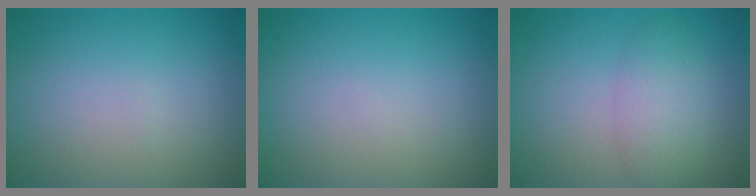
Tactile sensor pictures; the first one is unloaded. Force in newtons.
{"total": 0.0}
{"total": 3.4, "press": 3.4, "slide": 0.1}